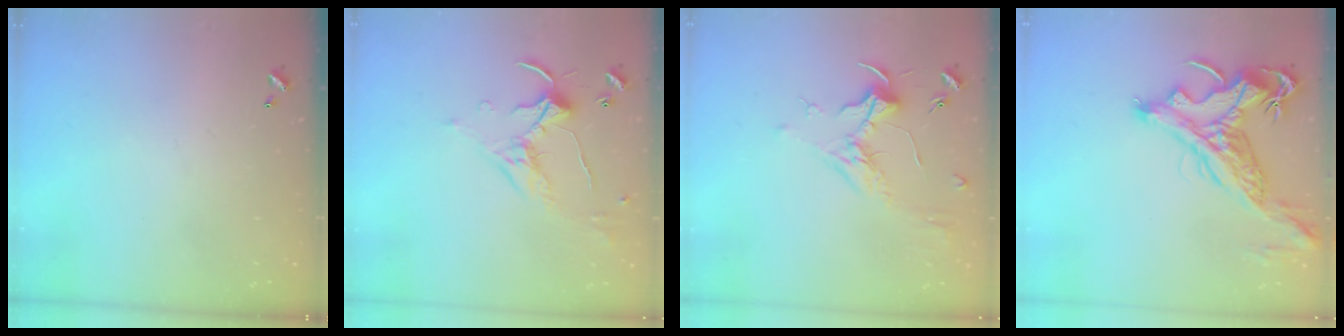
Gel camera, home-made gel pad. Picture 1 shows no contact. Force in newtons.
{"total": 1.2, "press": 0.8, "slide": 0.8}
{"total": 1.8, "press": 1.7, "slide": 0.7}
{"total": 4.5, "press": 4.3, "slide": 1.3}